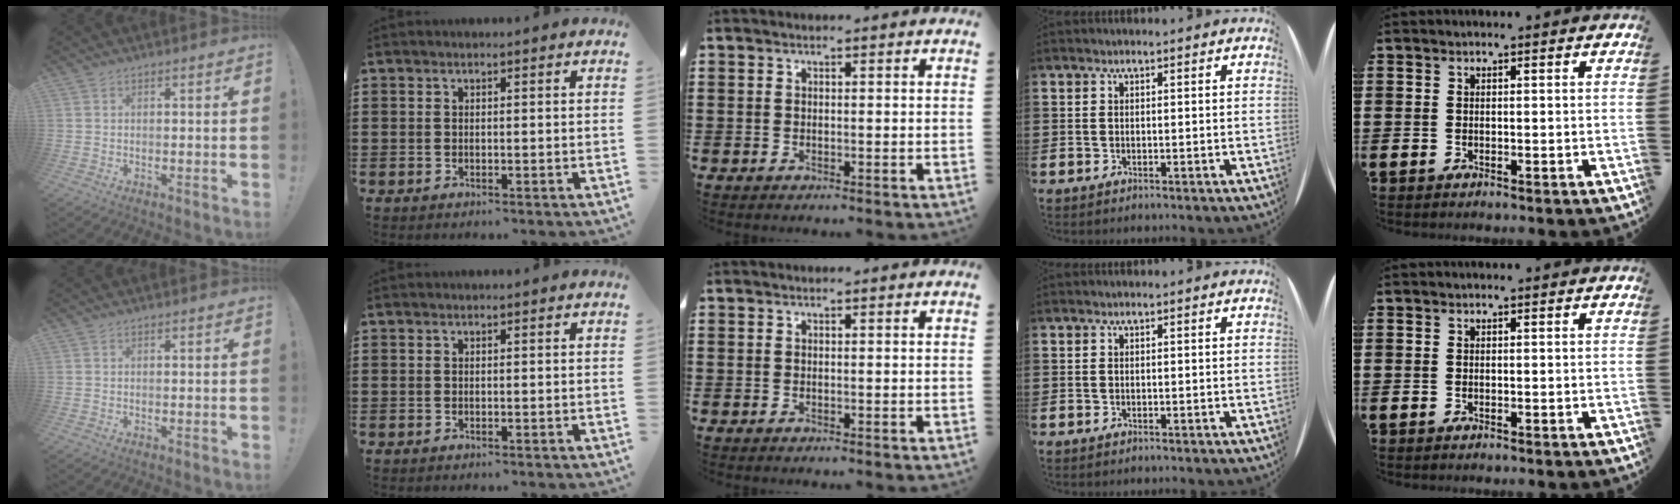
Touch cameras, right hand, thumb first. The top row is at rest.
{}